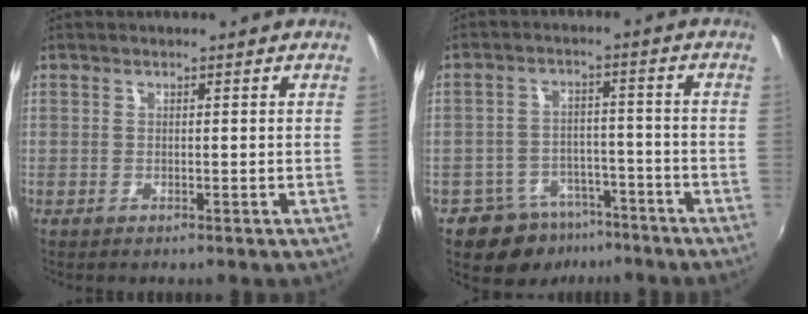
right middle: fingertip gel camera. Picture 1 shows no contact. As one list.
[{"total": 9.0, "force": [-6.6, 5.8, 2.1], "torque": [-0.048, 0.017, -0.090]}]